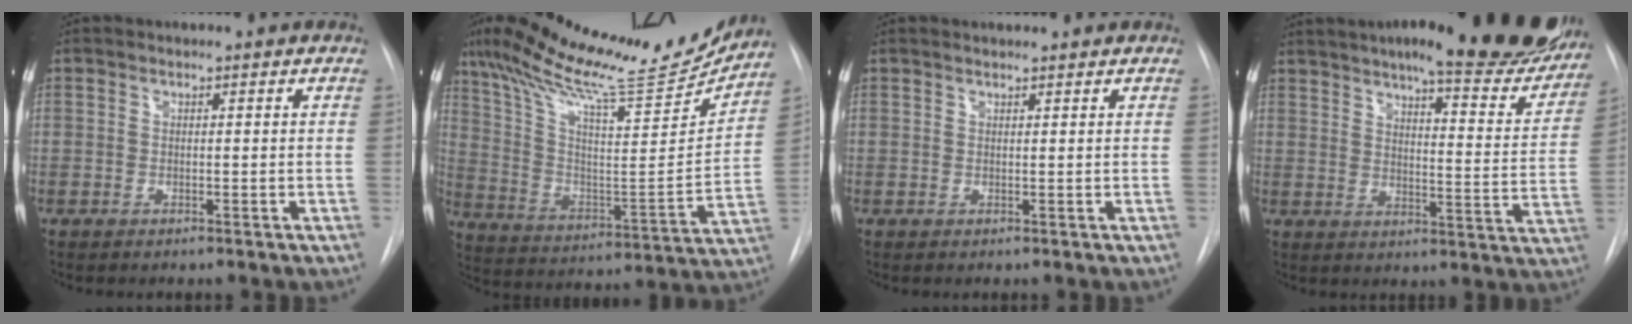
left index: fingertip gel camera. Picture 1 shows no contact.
{"total": 26.4, "force": [22.2, 3.5, 13.9], "torque": [-0.243, -0.027, 0.333]}
{"total": 2.3, "force": [2.2, 0.0, 0.5], "torque": [-0.009, 0.018, 0.032]}
{"total": 27.9, "force": [22.9, 5.4, 15.0], "torque": [-0.224, -0.040, 0.280]}